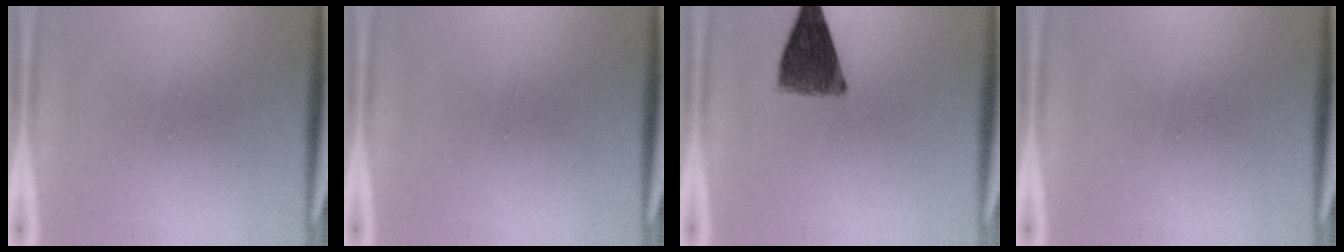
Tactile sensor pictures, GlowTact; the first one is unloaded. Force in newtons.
{"total": 0.0}
{"total": 8.7}
{"total": 0.0}